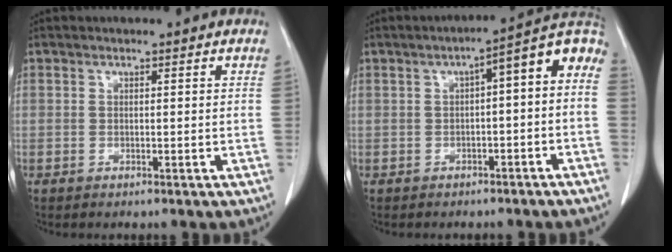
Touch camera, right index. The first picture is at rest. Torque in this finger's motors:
{"motor_torque": [0.34, 0.11, 0.18, 0.04]}